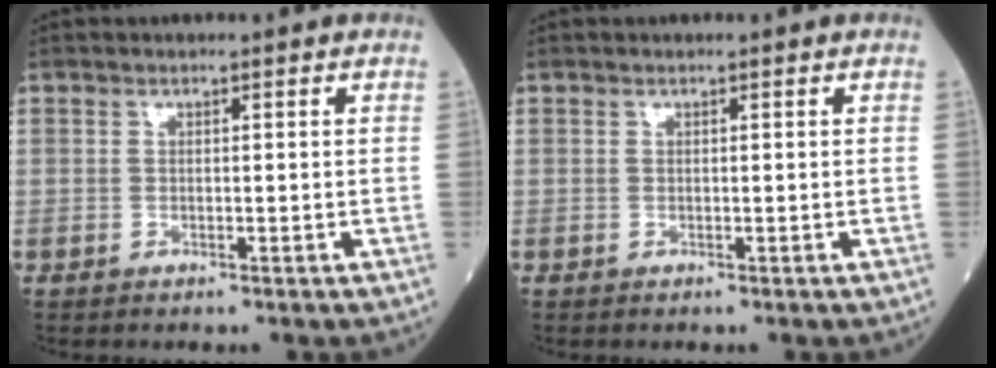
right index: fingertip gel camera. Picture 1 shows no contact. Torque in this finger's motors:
{"motor_torque": [0.00, 0.00, 0.00, -0.01]}